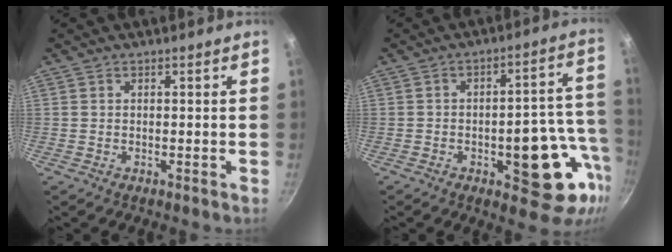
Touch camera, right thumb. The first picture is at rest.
{"total": 16.7, "force": [-4.9, 7.8, 14.0], "torque": [-0.115, 0.033, -0.064]}